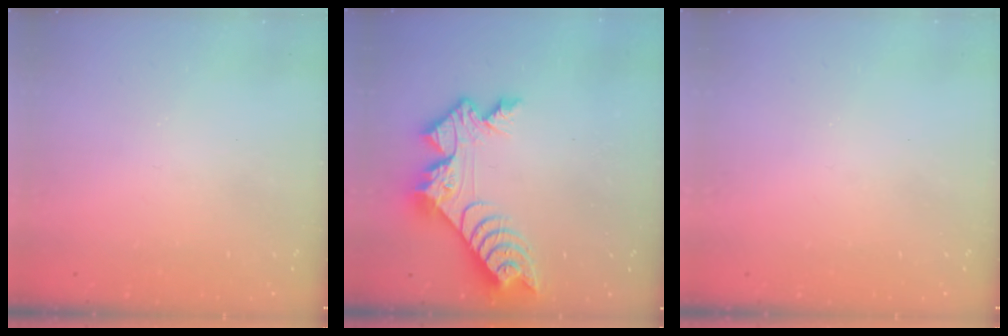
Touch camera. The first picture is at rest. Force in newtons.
{"total": 11.8, "press": 11.7, "slide": 0.8}
{"total": 0.0}